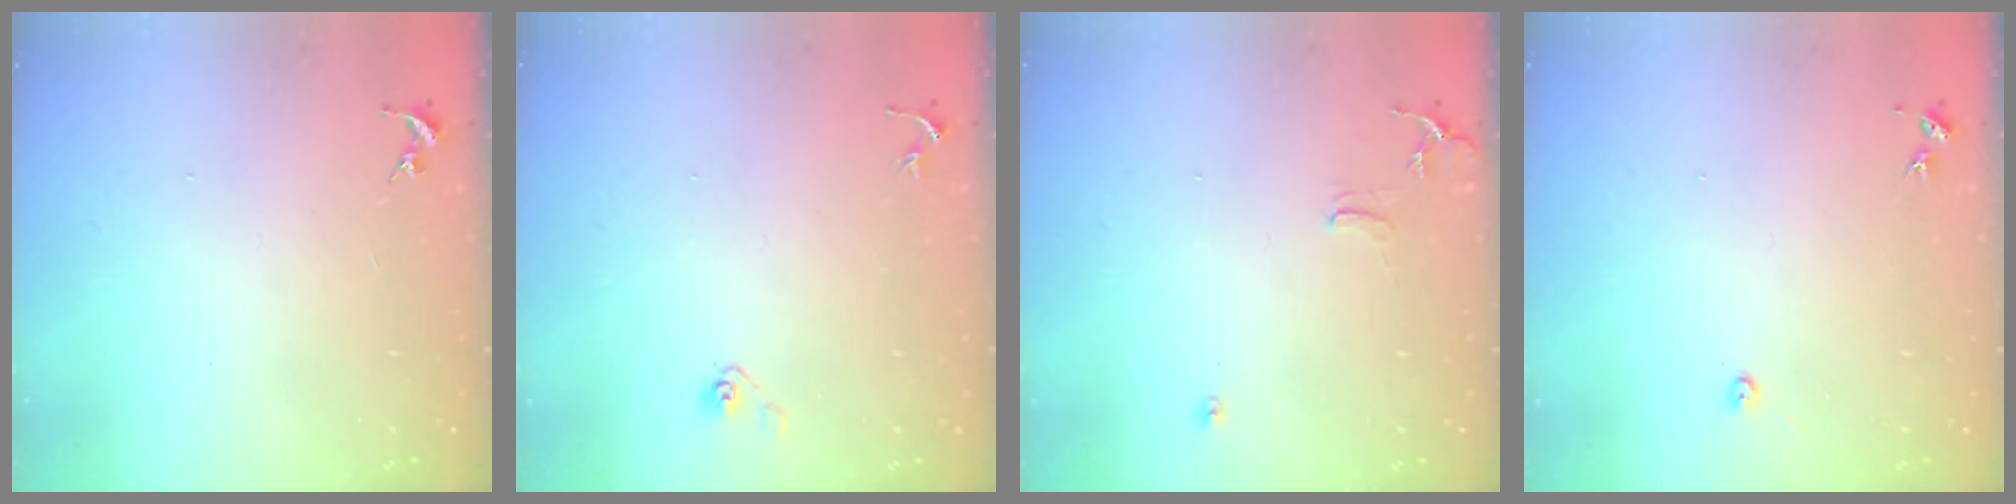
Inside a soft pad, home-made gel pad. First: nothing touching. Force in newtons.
{"total": 3.9, "press": 3.3, "slide": 2.0}
{"total": 7.2, "press": 7.2, "slide": 0.8}
{"total": 3.0, "press": 3.0, "slide": 0.4}